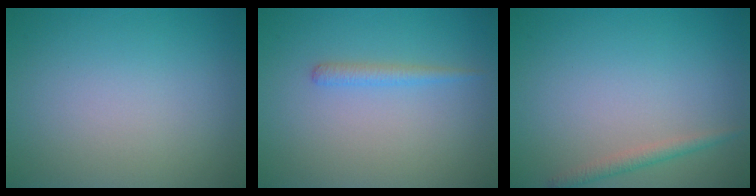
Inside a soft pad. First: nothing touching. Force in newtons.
{"total": 1.3, "press": 1.3, "slide": 0.0}
{"total": 1.4, "press": 1.4, "slide": 0.0}